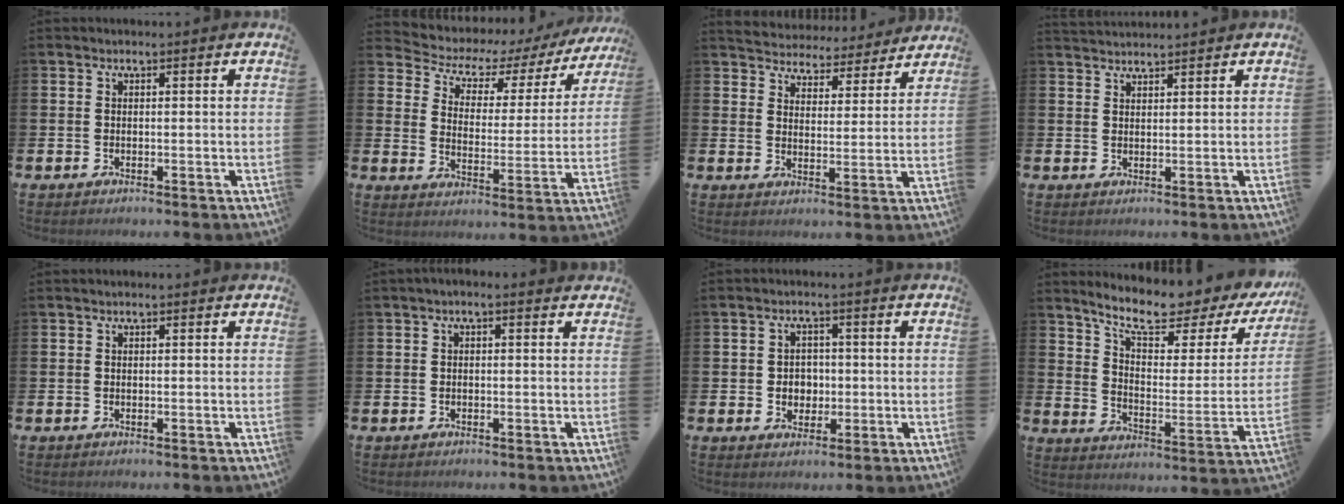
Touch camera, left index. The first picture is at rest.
{"total": 5.1, "force": [3.8, 2.9, 1.6], "torque": [-0.062, -0.027, 0.056]}
{"total": 4.8, "force": [4.6, 1.2, -0.3], "torque": [-0.017, -0.043, 0.077]}
{"total": 2.1, "force": [2.1, 0.2, 0.0], "torque": [-0.002, -0.008, 0.038]}
{"total": 0.0}
{"total": 0.8, "force": [-0.4, 0.3, 0.6], "torque": [-0.004, 0.000, -0.010]}
{"total": 3.0, "force": [-0.1, 2.8, 1.2], "torque": [-0.013, 0.001, -0.011]}
{"total": 9.0, "force": [7.6, 1.9, 4.3], "torque": [-0.106, -0.057, 0.123]}